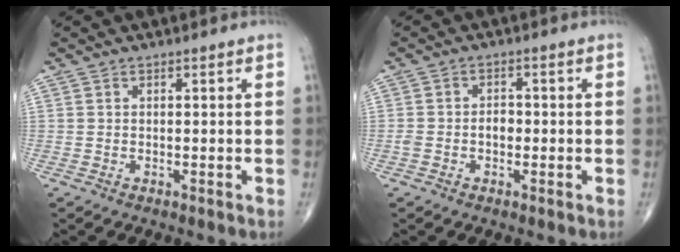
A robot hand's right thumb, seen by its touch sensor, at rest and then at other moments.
{"total": 3.0, "force": [-0.6, 2.0, 2.1], "torque": [-0.037, 0.013, -0.014]}